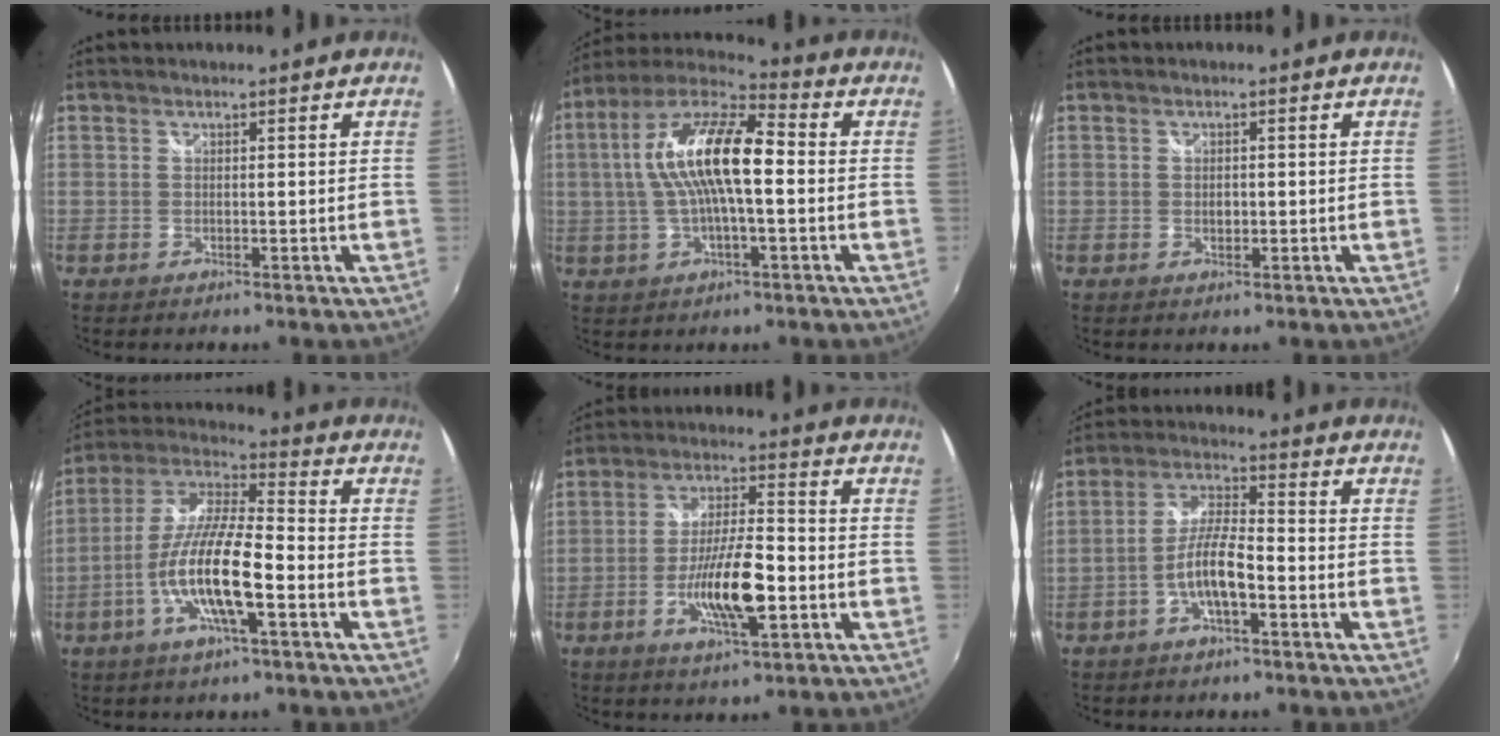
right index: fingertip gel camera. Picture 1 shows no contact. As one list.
[{"total": 15.9, "force": [0.6, 4.9, 15.1], "torque": [-0.282, 0.019, 0.000]}, {"total": 1.3, "force": [-0.2, 1.0, 0.8], "torque": [-0.013, 0.001, -0.004]}, {"total": 14.0, "force": [-5.1, 2.8, 12.8], "torque": [-0.255, -0.007, -0.099]}, {"total": 11.7, "force": [-3.8, 2.8, 10.7], "torque": [-0.207, -0.006, -0.069]}, {"total": 7.4, "force": [-3.3, 1.7, 6.4], "torque": [-0.138, 0.011, -0.060]}]